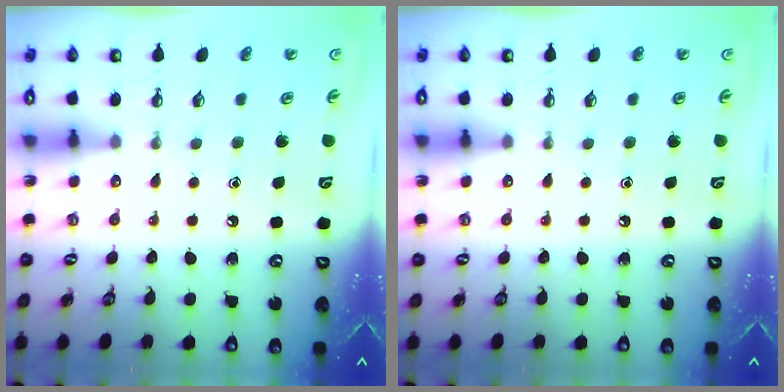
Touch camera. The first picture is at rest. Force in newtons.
{"total": 0.0}